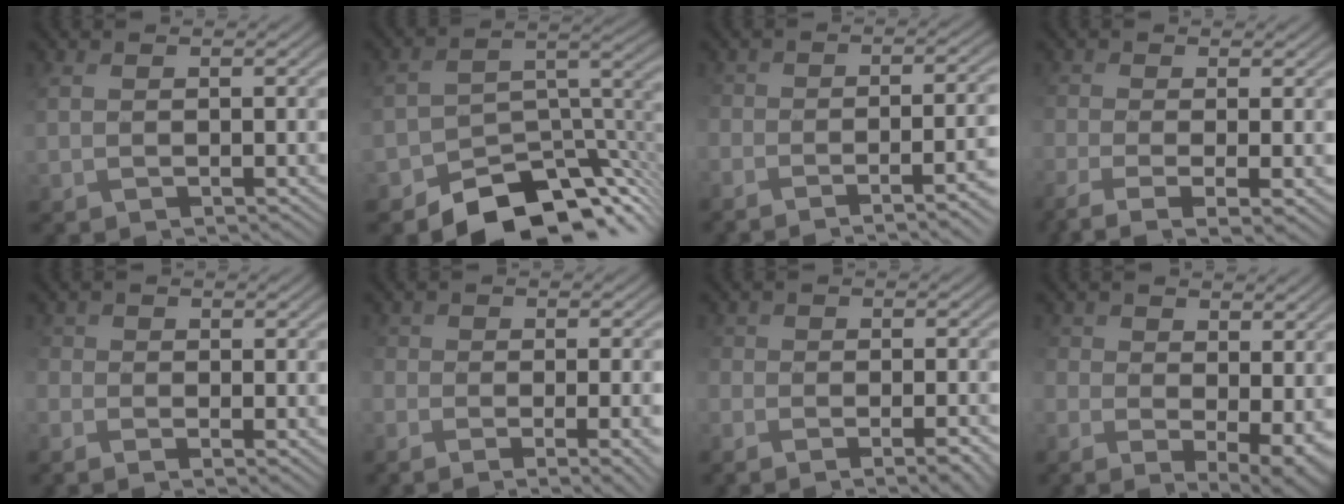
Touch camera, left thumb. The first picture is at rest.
{"total": 11.5, "force": [-8.4, 5.7, 5.4], "torque": [-0.069, -0.018, -0.147]}
{"total": 9.2, "force": [-5.5, 2.6, 6.9], "torque": [-0.084, -0.001, -0.062]}
{"total": 7.0, "force": [-3.5, 2.4, 5.5], "torque": [-0.117, -0.022, -0.064]}
{"total": 3.3, "force": [-1.8, 1.9, 2.0], "torque": [-0.055, -0.014, -0.034]}
{"total": 8.5, "force": [-3.7, 3.9, 6.6], "torque": [-0.104, -0.016, -0.032]}
{"total": 6.9, "force": [-4.2, 3.0, 4.5], "torque": [-0.063, -0.012, -0.048]}
{"total": 7.7, "force": [-1.6, 4.2, 6.3], "torque": [-0.143, -0.028, -0.020]}